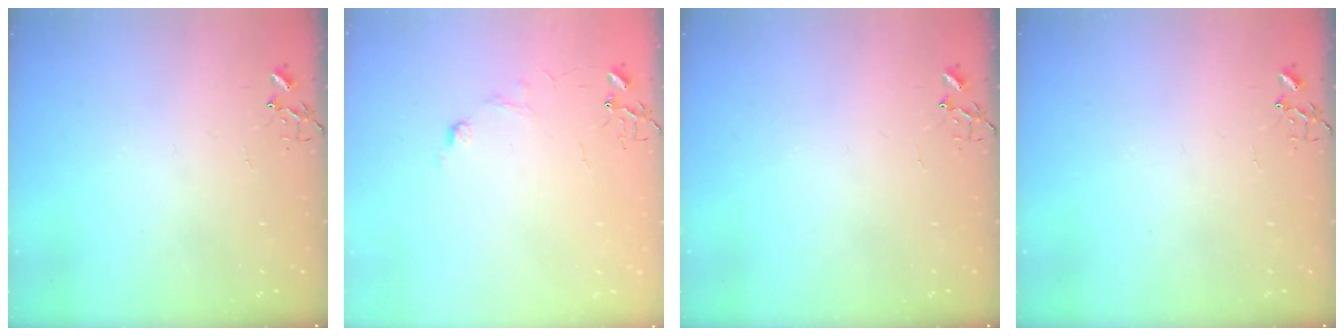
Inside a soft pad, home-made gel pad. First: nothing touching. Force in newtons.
{"total": 6.6, "press": 6.5, "slide": 0.7}
{"total": 0.0}
{"total": 0.0}